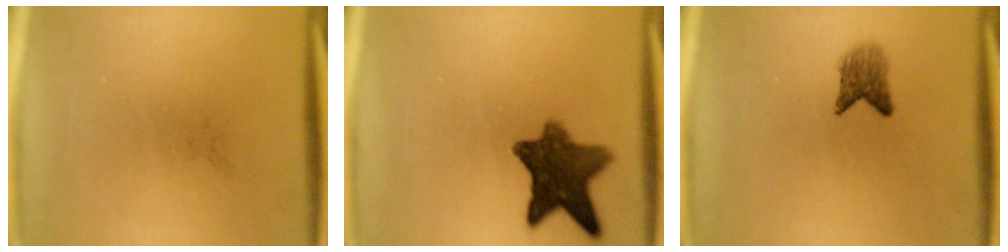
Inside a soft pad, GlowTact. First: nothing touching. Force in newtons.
{"total": 9.9}
{"total": 2.8}